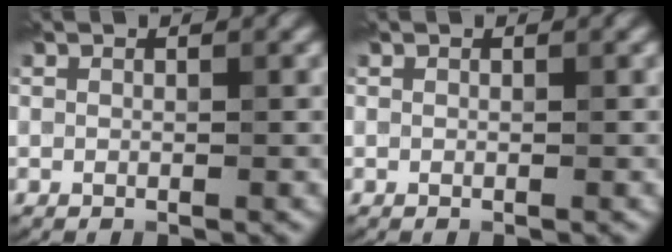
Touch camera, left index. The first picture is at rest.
{"total": 0.0}